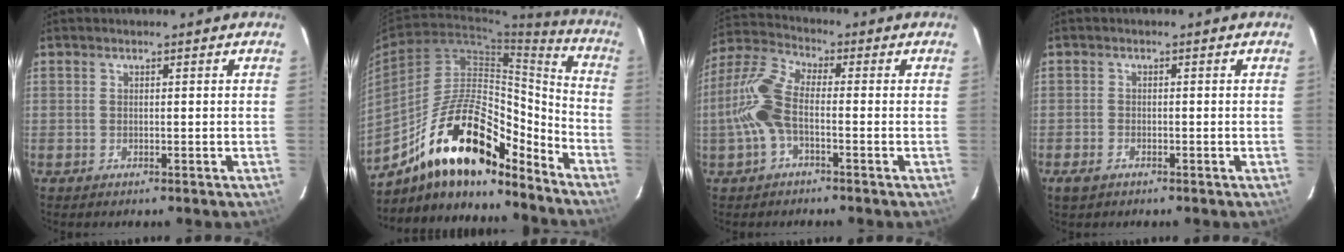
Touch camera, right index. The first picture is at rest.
{"total": 21.2, "force": [-15.0, 7.4, 13.0], "torque": [-0.224, 0.018, -0.254]}
{"total": 9.1, "force": [-2.0, 3.9, 8.0], "torque": [-0.189, 0.015, -0.045]}
{"total": 2.4, "force": [-1.6, 1.4, 1.1], "torque": [-0.027, -0.003, -0.030]}